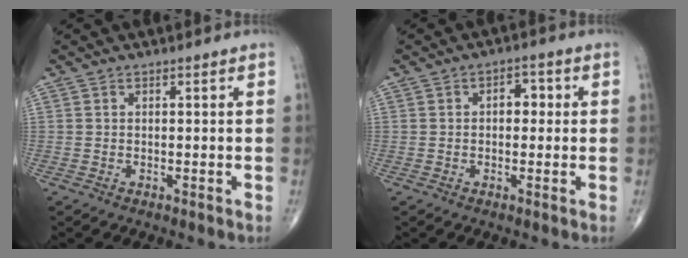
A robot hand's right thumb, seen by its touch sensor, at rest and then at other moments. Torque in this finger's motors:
{"motor_torque": [-0.15, 1.46, 0.36, 0.07, -0.01]}